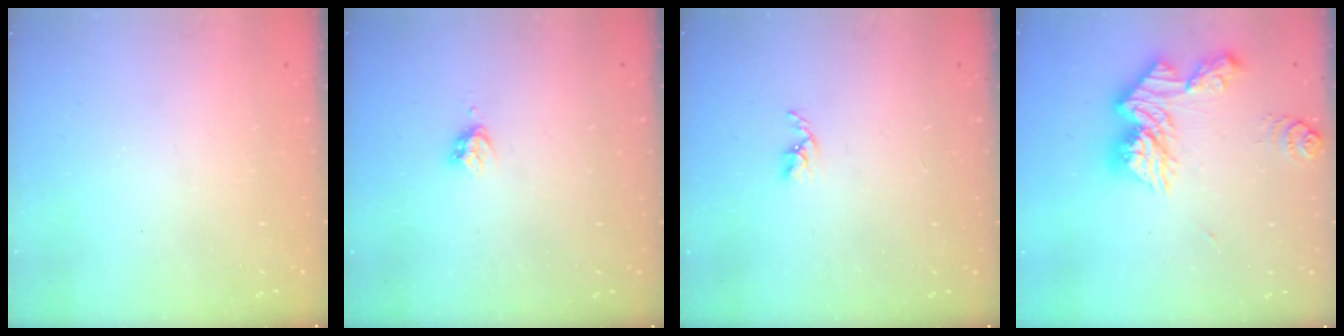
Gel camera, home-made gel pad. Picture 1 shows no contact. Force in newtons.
{"total": 3.6, "press": 3.5, "slide": 0.4}
{"total": 2.5, "press": 2.5, "slide": 0.4}
{"total": 15.0, "press": 14.9, "slide": 1.4}